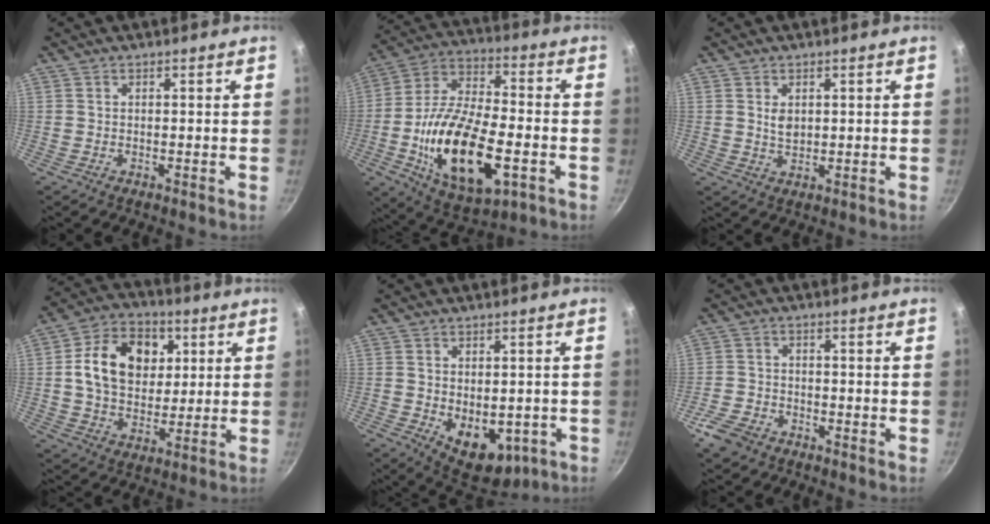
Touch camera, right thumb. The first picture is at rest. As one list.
[{"total": 23.5, "force": [-6.3, 11.2, 19.6], "torque": [-0.350, 0.021, -0.108]}, {"total": 2.9, "force": [0.8, 1.9, 2.1], "torque": [-0.034, -0.005, 0.018]}, {"total": 16.2, "force": [3.7, 12.1, 10.2], "torque": [-0.141, 0.007, 0.053]}, {"total": 11.1, "force": [-2.2, 7.1, 8.2], "torque": [-0.081, -0.013, -0.010]}, {"total": 5.8, "force": [-3.7, 3.6, 2.6], "torque": [-0.055, 0.027, -0.074]}]